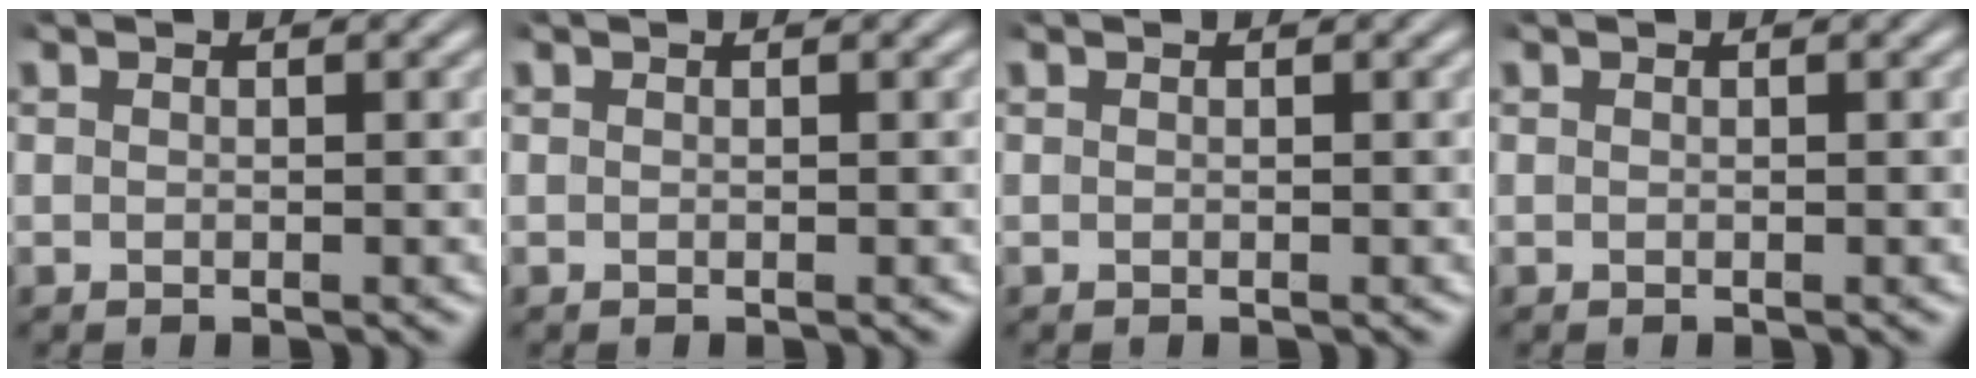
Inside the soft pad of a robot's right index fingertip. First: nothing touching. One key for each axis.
{"total": 0.0}
{"total": 0.0}
{"total": 0.0}